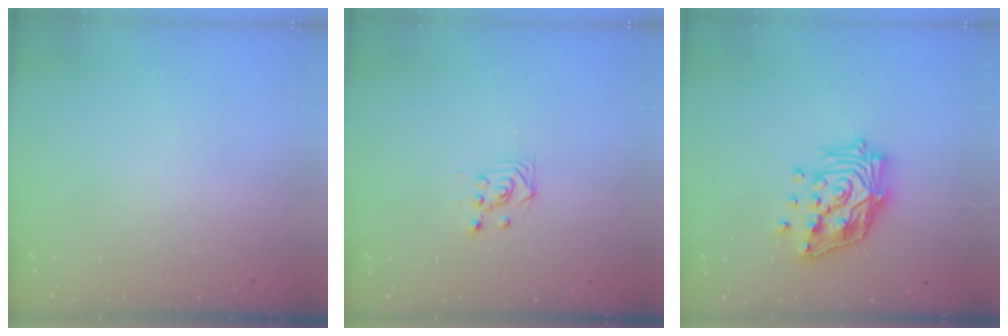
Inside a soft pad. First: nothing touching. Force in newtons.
{"total": 3.4, "press": 3.4, "slide": 0.5}
{"total": 16.6, "press": 16.4, "slide": 2.7}